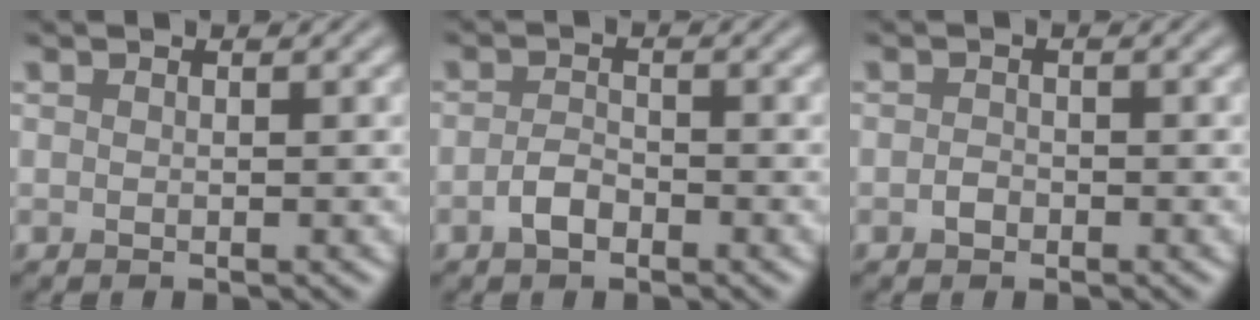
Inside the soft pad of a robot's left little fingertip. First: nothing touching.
{"total": 1.9, "force": [-1.2, 1.0, 1.2], "torque": [-0.024, 0.004, -0.027]}
{"total": 1.0, "force": [-0.6, 0.7, 0.4], "torque": [-0.008, -0.001, -0.015]}